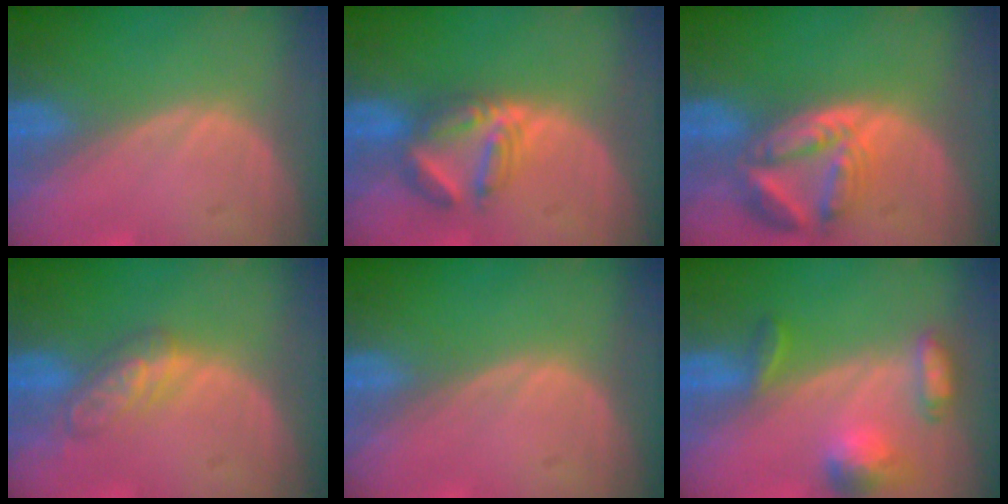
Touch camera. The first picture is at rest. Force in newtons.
{"total": 5.8, "press": 5.7, "slide": 1.2}
{"total": 8.0, "press": 7.1, "slide": 3.8}
{"total": 4.7, "press": 4.7, "slide": 0.2}
{"total": 0.0}
{"total": 6.2, "press": 6.1, "slide": 0.8}